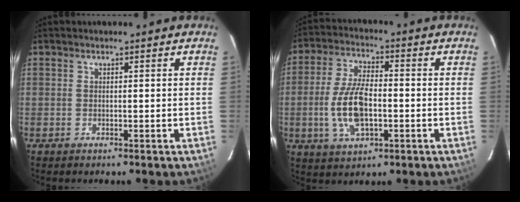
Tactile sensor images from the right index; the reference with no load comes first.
{"total": 11.2, "force": [-2.1, 5.1, 9.8], "torque": [-0.202, 0.001, -0.036]}